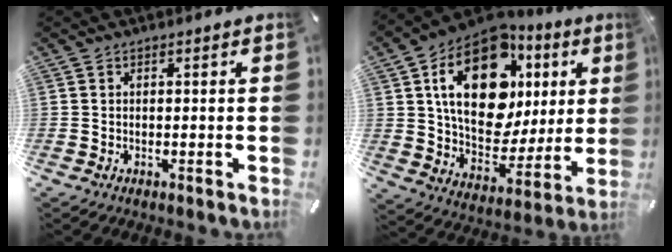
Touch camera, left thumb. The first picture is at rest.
{"total": 23.0, "force": [8.3, 15.0, 15.3], "torque": [-0.247, -0.037, 0.145]}